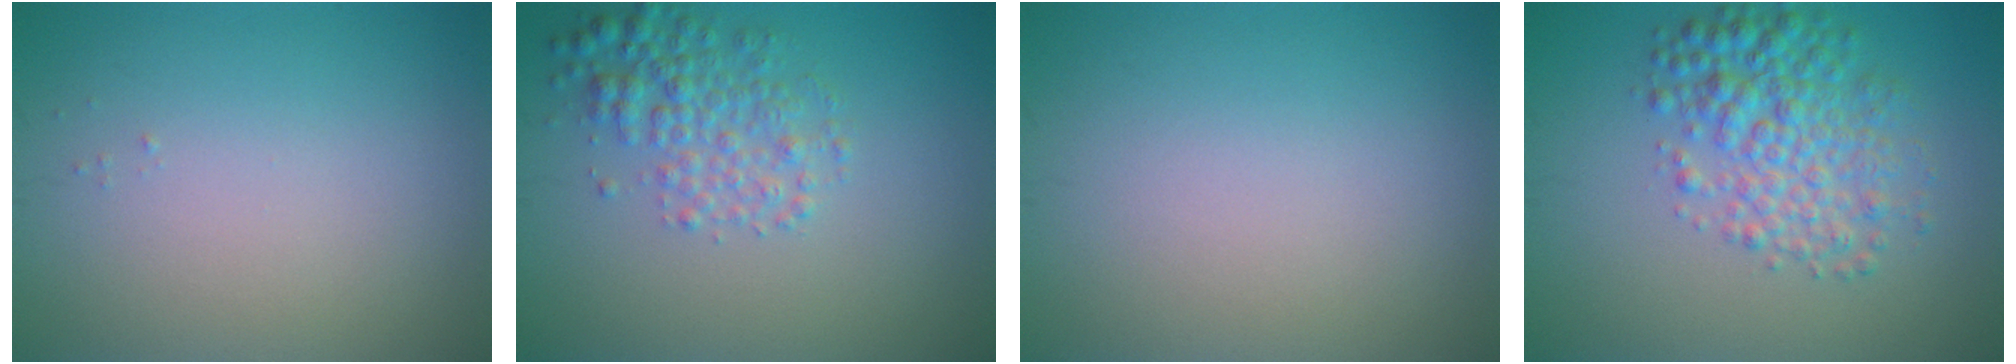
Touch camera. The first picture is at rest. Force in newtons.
{"total": 3.3, "press": 3.3, "slide": 0.1}
{"total": 0.0}
{"total": 4.9, "press": 4.9, "slide": 0.1}